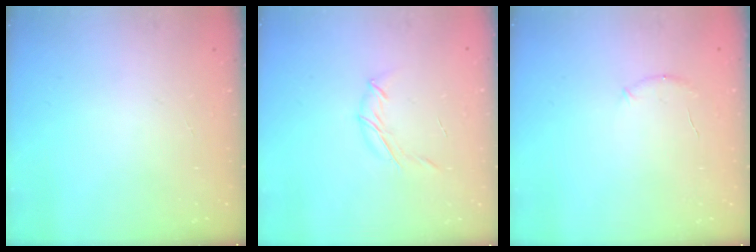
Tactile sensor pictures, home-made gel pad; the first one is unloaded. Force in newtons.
{"total": 6.0, "press": 6.0, "slide": 0.8}
{"total": 4.9, "press": 4.8, "slide": 0.9}